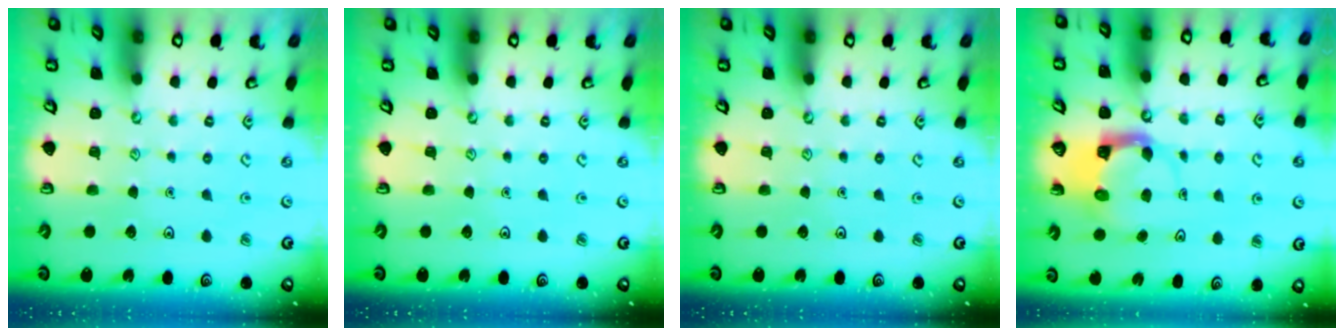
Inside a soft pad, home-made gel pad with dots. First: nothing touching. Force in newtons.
{"total": 0.0}
{"total": 0.0}
{"total": 4.4, "press": 4.4, "slide": 0.3}